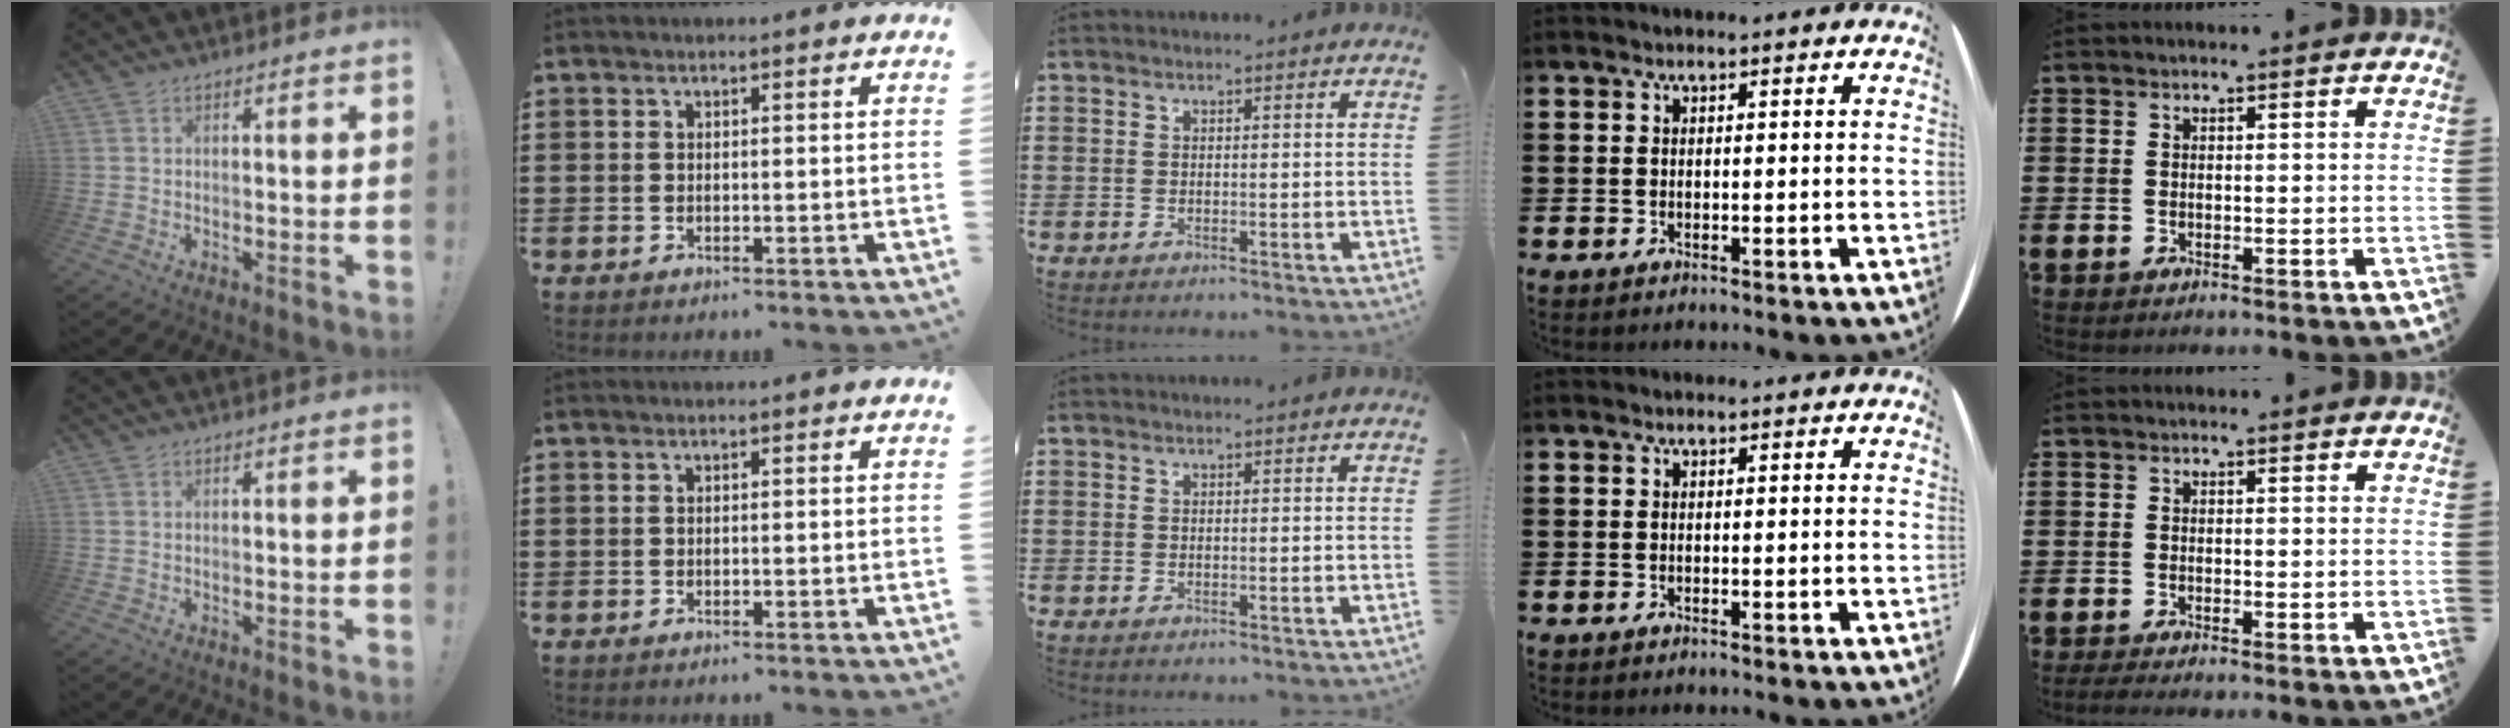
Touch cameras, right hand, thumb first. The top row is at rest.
{}